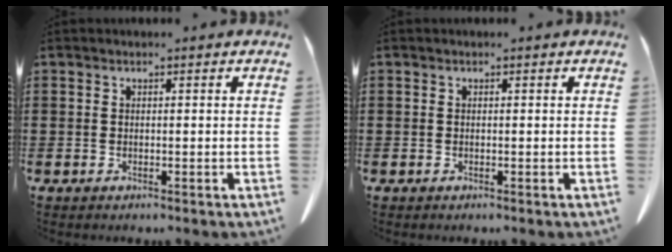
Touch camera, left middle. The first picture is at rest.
{"total": 0.0}